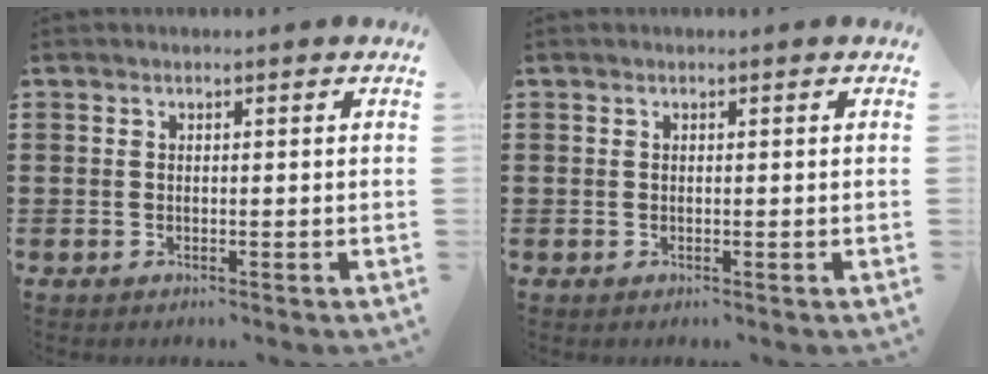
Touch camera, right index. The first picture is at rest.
{"total": 0.0}